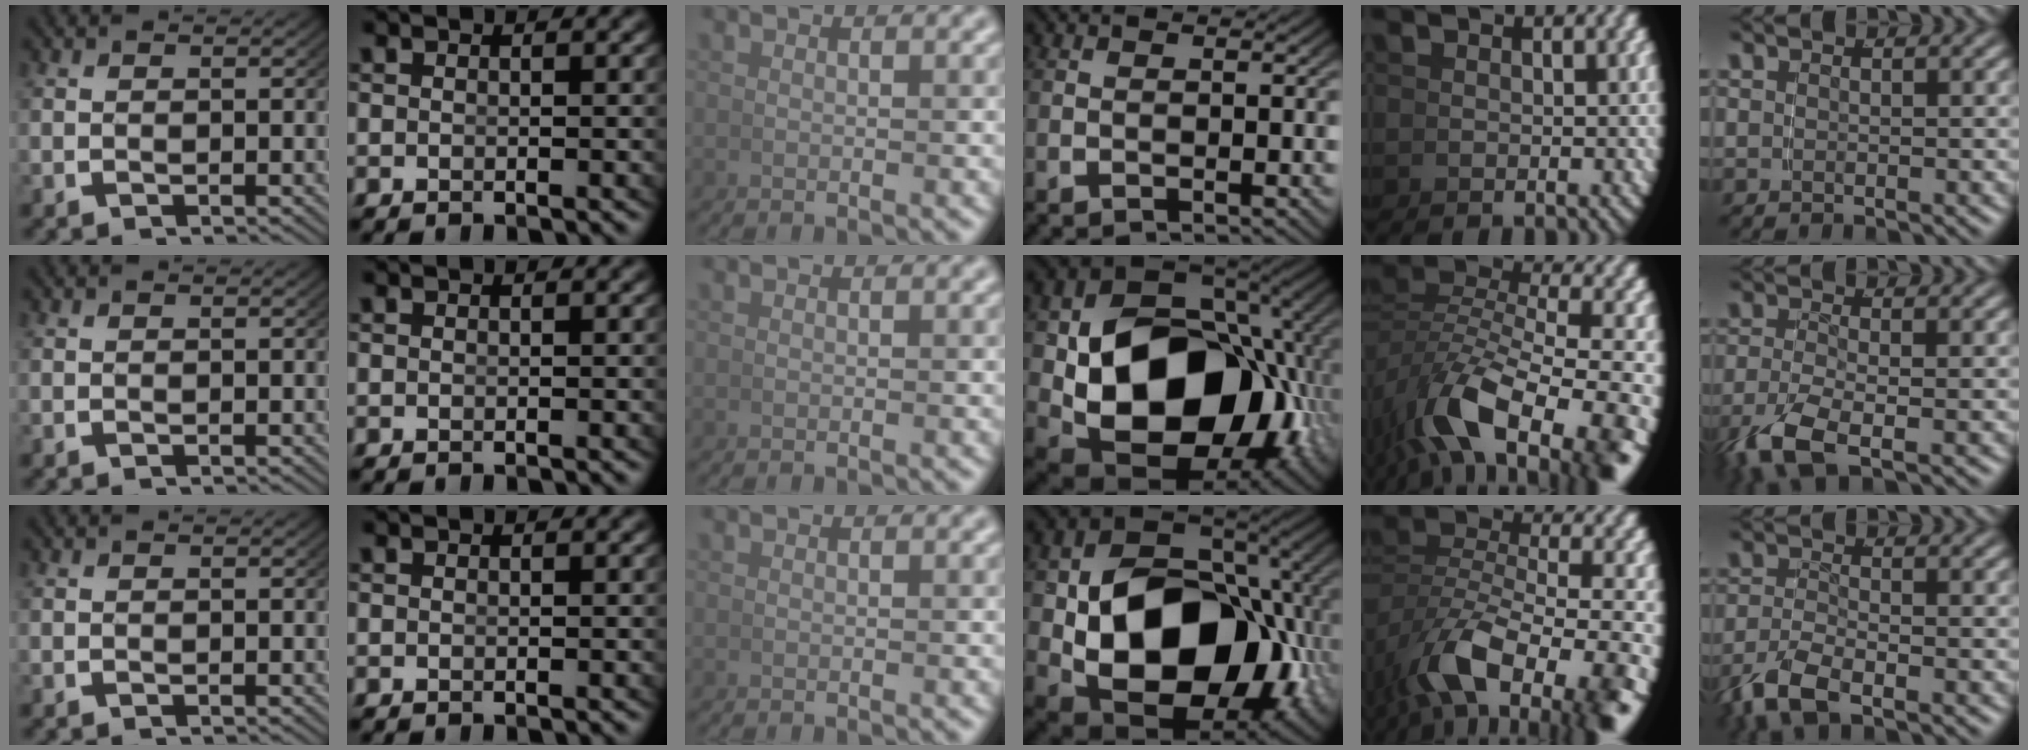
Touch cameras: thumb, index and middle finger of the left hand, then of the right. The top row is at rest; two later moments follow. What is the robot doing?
{"motion": "grasp_and_lifting", "object": "calculator"}